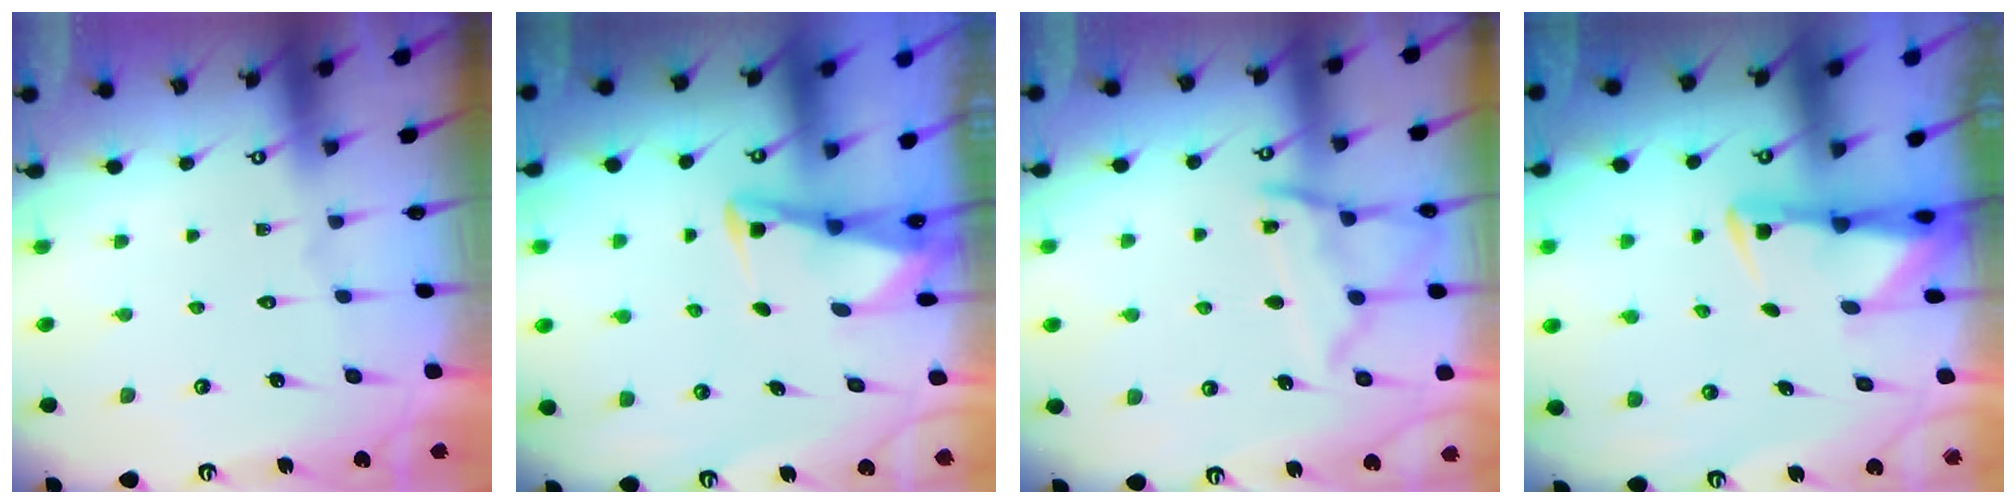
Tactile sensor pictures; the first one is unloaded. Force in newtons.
{"total": 2.8, "press": 2.8, "slide": 0.4}
{"total": 12.2, "press": 12.1, "slide": 1.1}
{"total": 2.8, "press": 2.8, "slide": 0.5}